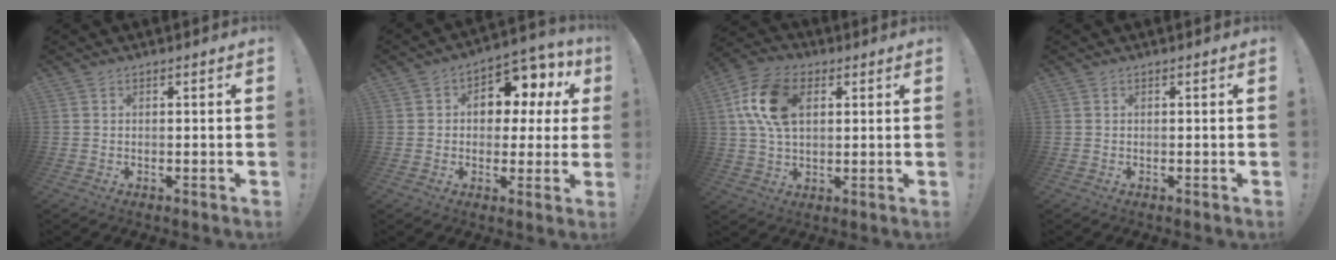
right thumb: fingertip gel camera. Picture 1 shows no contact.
{"total": 9.6, "force": [3.6, 6.6, 6.0], "torque": [-0.075, -0.025, 0.063]}
{"total": 15.1, "force": [4.3, 9.6, 10.9], "torque": [-0.207, 0.006, 0.079]}
{"total": 0.0}